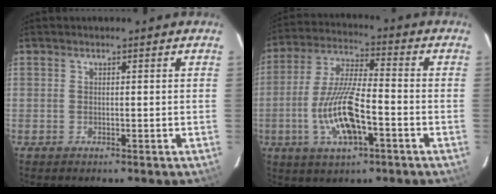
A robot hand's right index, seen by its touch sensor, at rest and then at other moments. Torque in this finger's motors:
{"motor_torque": [1.84, -0.29, 0.31, 0.21]}